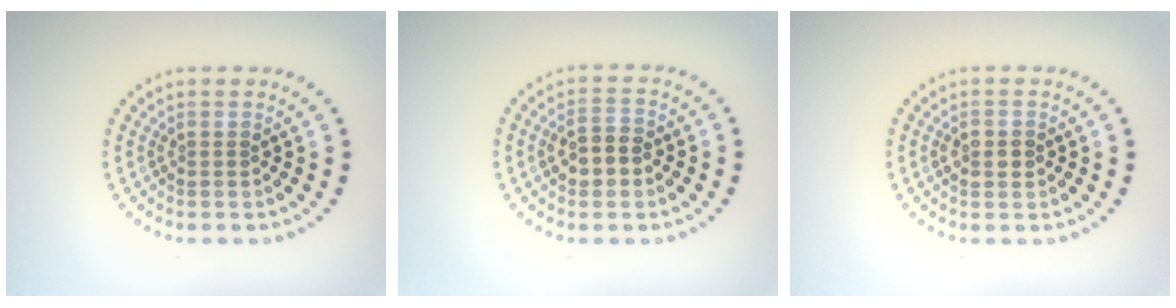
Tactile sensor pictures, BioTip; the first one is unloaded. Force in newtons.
{"total": 2.9, "press": 2.9, "slide": 0.4}
{"total": 2.0, "press": 2.0, "slide": 0.1}